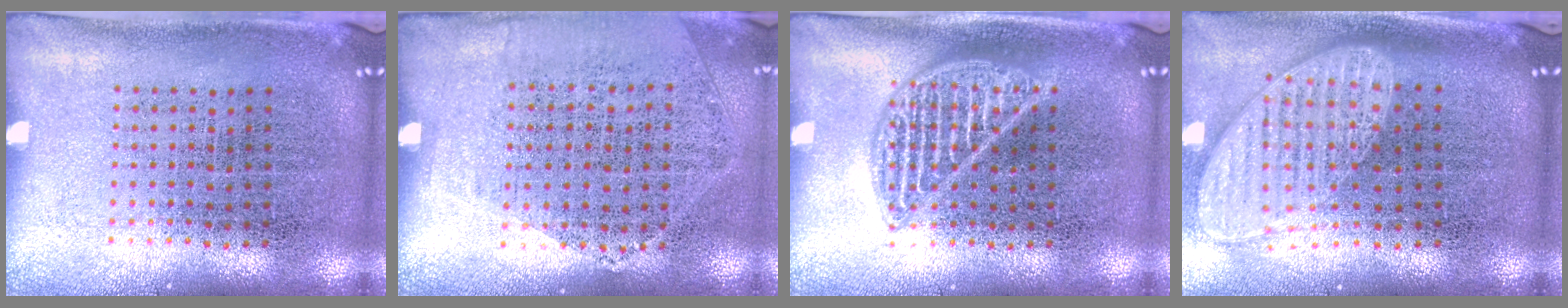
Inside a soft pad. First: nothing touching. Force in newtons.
{"total": 1.2, "press": 0.9, "slide": 0.7}
{"total": 2.3, "press": 2.3, "slide": 0.3}
{"total": 2.0, "press": 1.5, "slide": 1.2}